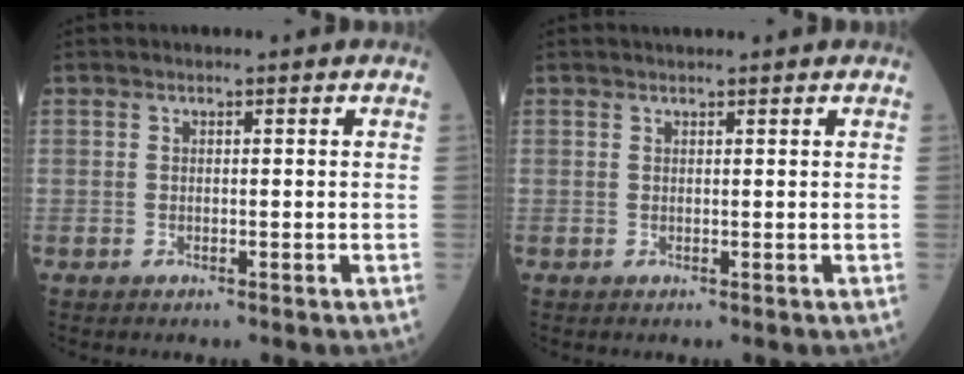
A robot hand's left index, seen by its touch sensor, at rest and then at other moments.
{"total": 1.8, "force": [1.6, 0.1, 0.6], "torque": [-0.009, 0.017, 0.025]}